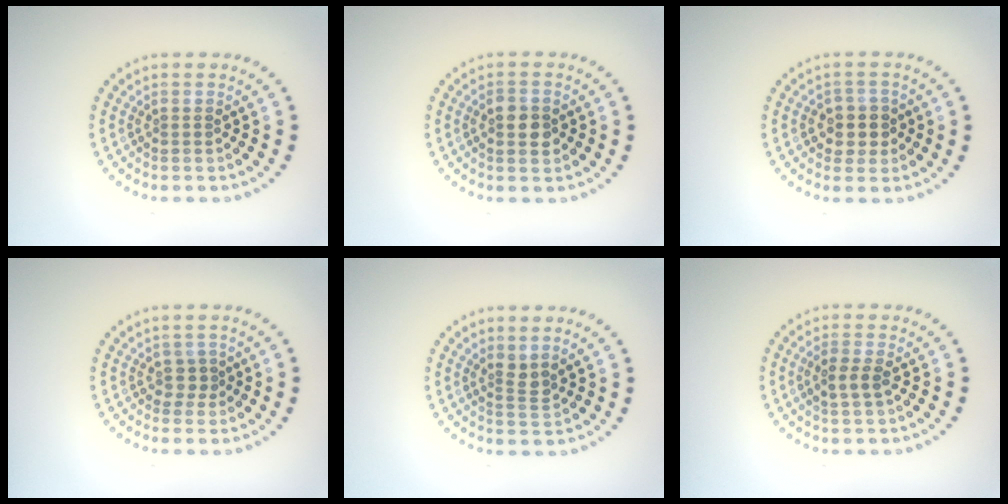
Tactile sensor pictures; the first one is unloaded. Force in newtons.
{"total": 2.5, "press": 2.5, "slide": 0.0}
{"total": 2.6, "press": 2.5, "slide": 0.8}
{"total": 1.1, "press": 0.8, "slide": 0.7}
{"total": 1.6, "press": 1.1, "slide": 1.1}
{"total": 1.8, "press": 1.8, "slide": 0.3}